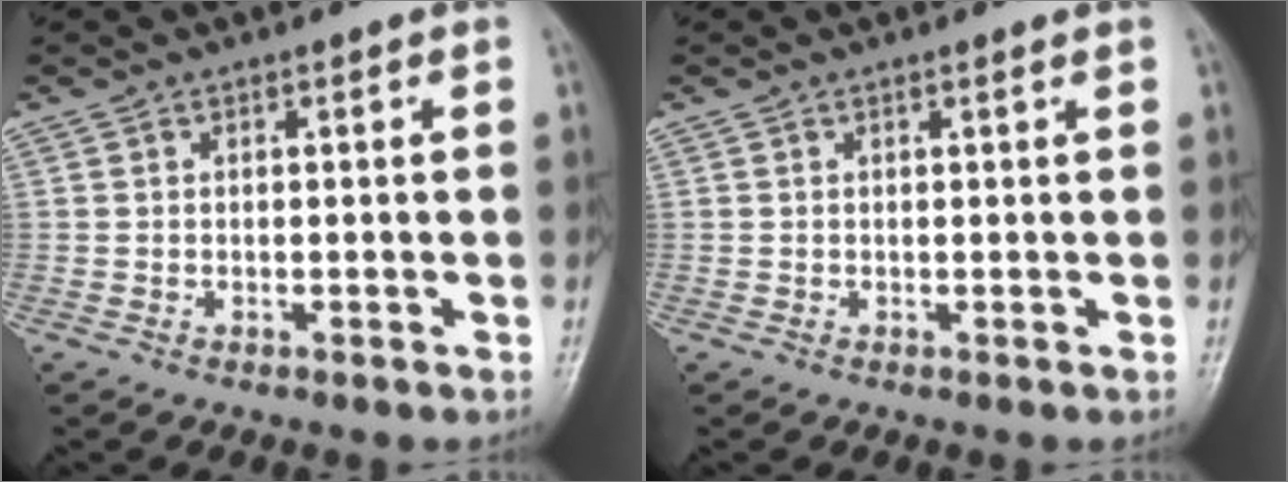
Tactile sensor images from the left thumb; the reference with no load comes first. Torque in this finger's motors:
{"motor_torque": [-0.23, -0.13, 0.03, 0.05, -0.03]}